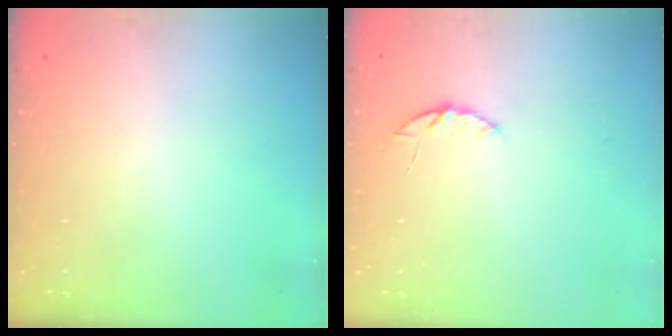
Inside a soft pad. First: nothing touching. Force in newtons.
{"total": 4.2, "press": 4.2, "slide": 0.5}